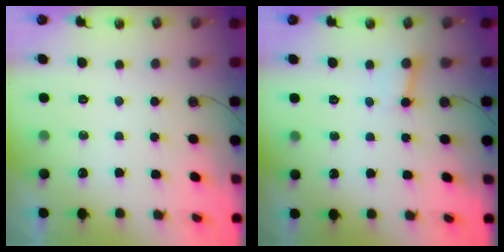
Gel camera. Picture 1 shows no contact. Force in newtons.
{"total": 2.7, "press": 2.7, "slide": 0.3}